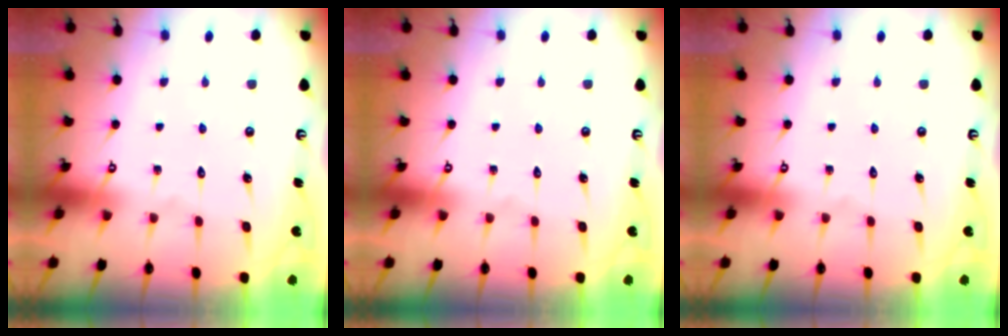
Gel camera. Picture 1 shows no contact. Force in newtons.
{"total": 0.0}
{"total": 0.0}